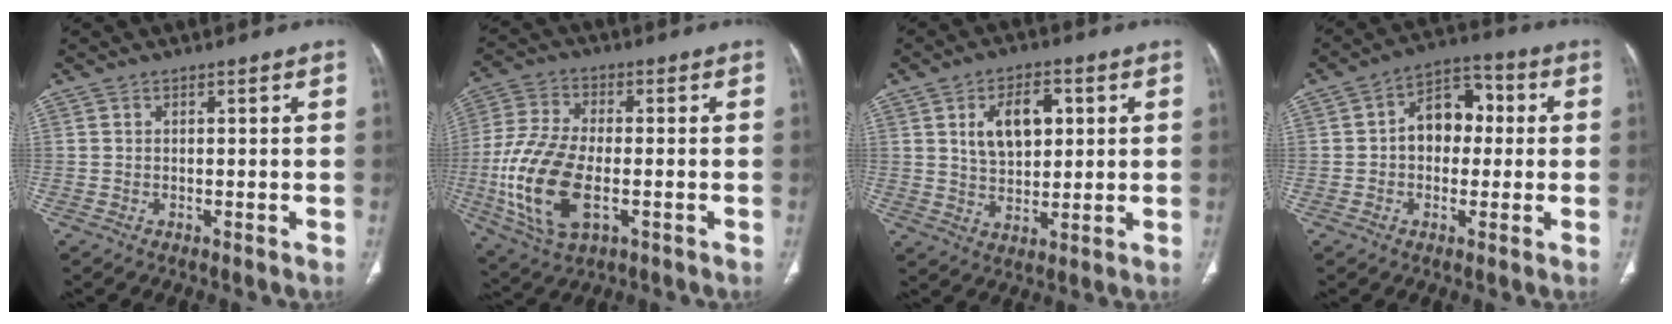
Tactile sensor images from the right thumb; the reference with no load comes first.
{"total": 16.5, "force": [-3.5, 8.4, 13.8], "torque": [-0.297, 0.004, -0.059]}
{"total": 9.7, "force": [2.8, 5.8, 7.3], "torque": [-0.097, -0.005, 0.051]}
{"total": 10.0, "force": [0.6, 7.1, 7.0], "torque": [-0.071, 0.029, 0.000]}